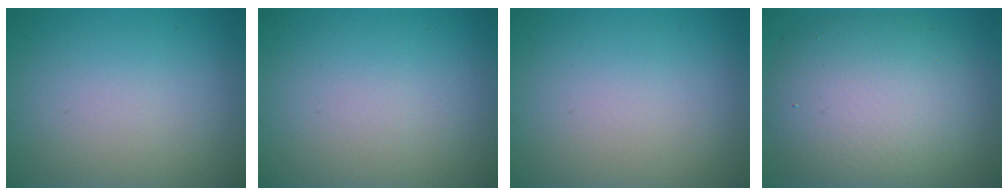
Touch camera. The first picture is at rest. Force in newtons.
{"total": 0.0}
{"total": 0.0}
{"total": 9.4, "press": 9.4, "slide": 0.6}